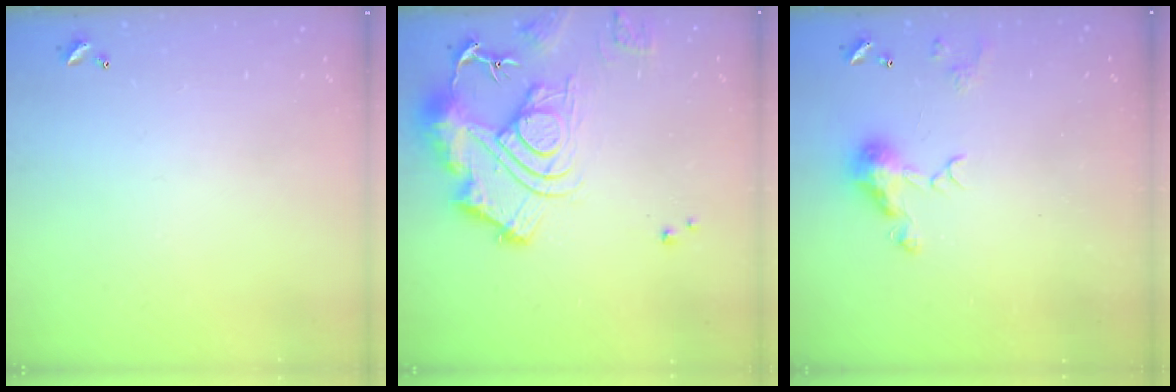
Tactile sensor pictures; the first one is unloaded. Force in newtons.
{"total": 16.2, "press": 16.1, "slide": 1.7}
{"total": 7.3, "press": 7.3, "slide": 1.0}